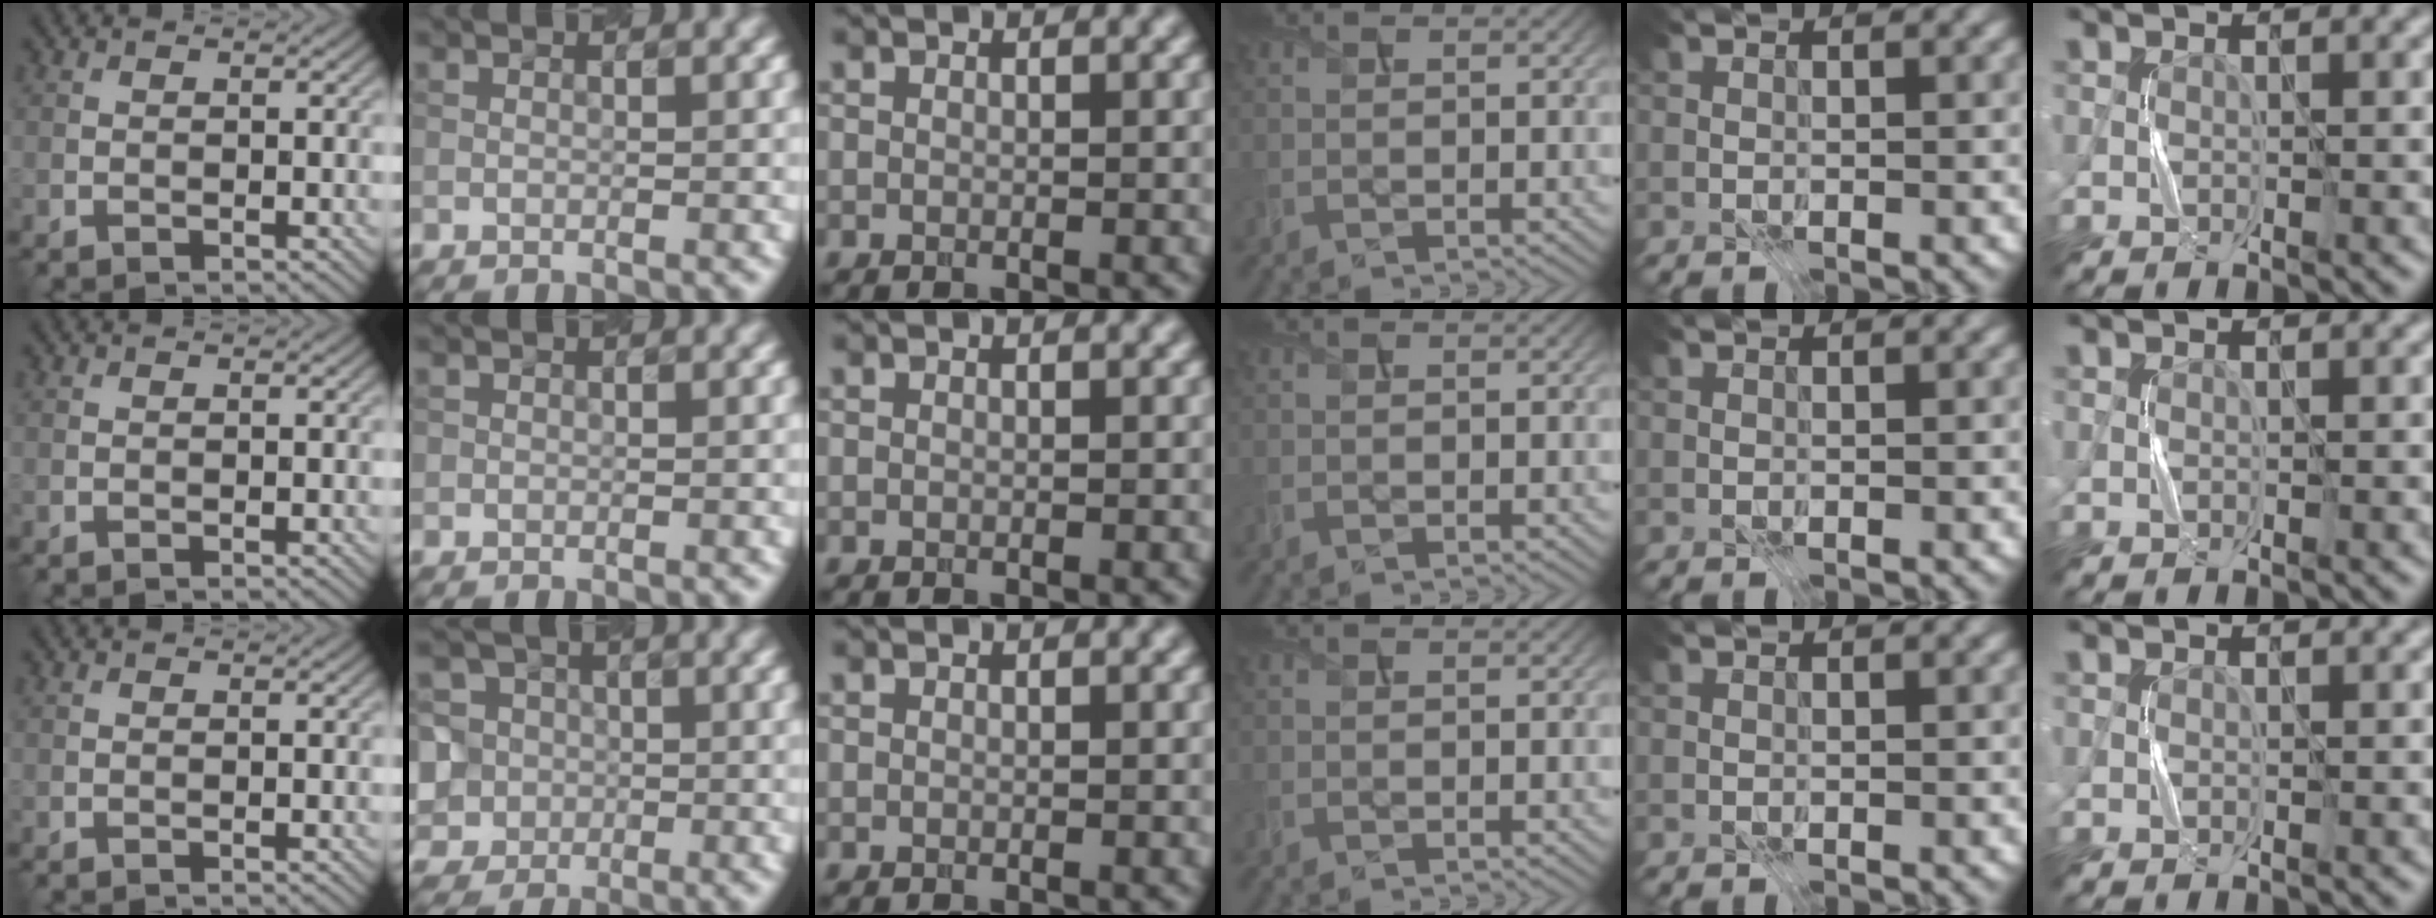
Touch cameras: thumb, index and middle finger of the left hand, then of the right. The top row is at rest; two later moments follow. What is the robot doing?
{"motion": "press", "object": "calculator"}